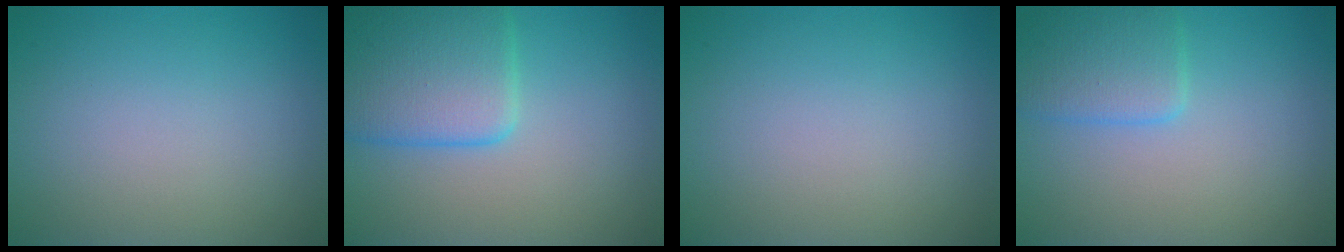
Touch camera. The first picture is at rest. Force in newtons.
{"total": 6.2, "press": 6.2, "slide": 0.4}
{"total": 0.0}
{"total": 3.3, "press": 3.3, "slide": 0.1}